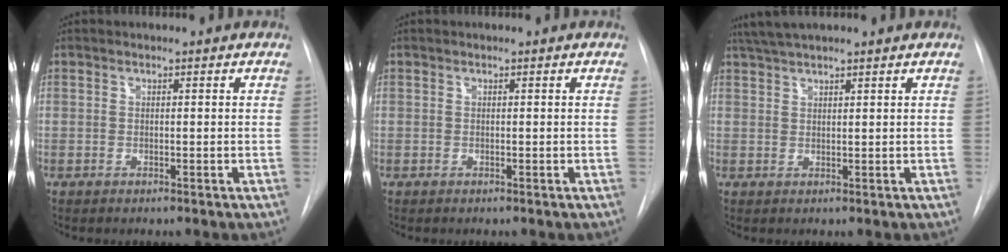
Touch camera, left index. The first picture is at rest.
{"total": 0.0}
{"total": 6.0, "force": [5.2, 0.1, 3.0], "torque": [-0.052, 0.038, 0.092]}